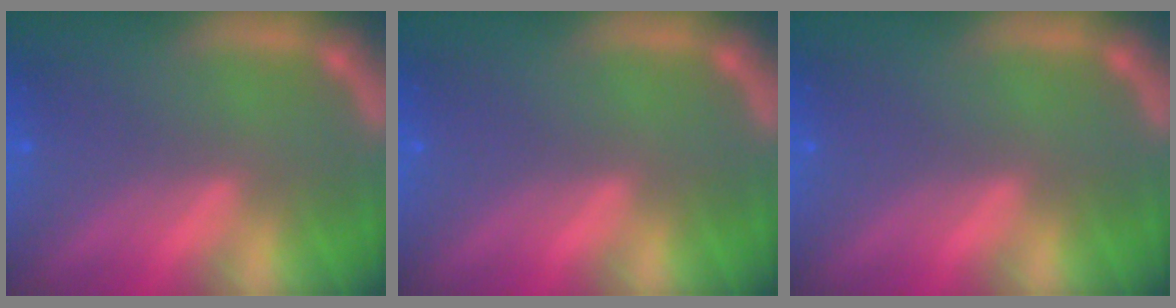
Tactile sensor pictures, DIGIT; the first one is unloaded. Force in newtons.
{"total": 0.0}
{"total": 0.0}